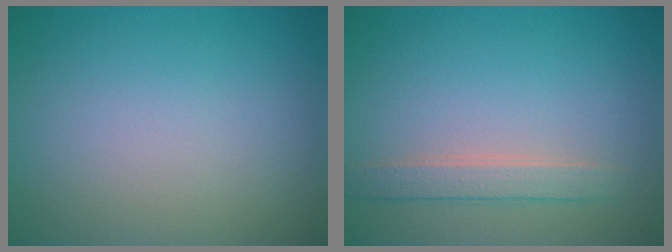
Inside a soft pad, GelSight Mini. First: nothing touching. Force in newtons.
{"total": 2.2, "press": 2.2, "slide": 0.1}